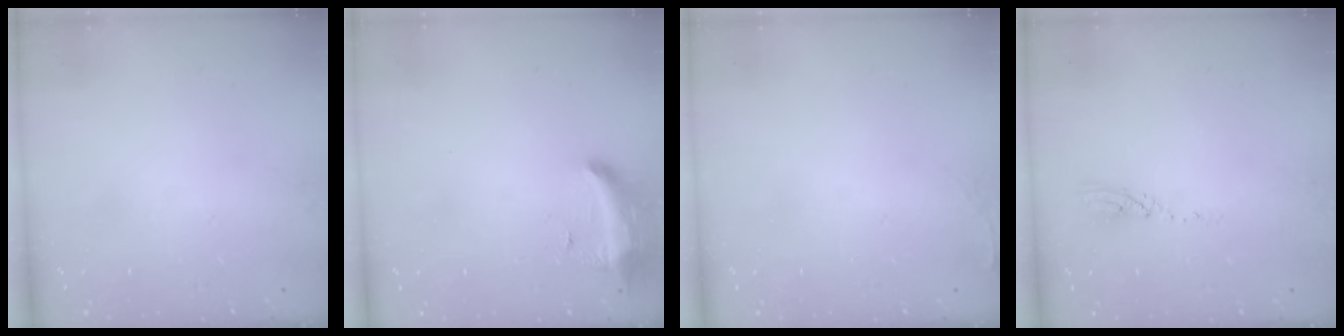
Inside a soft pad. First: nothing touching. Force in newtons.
{"total": 8.5, "press": 8.4, "slide": 1.4}
{"total": 4.0, "press": 3.9, "slide": 0.6}
{"total": 3.5, "press": 3.5, "slide": 0.3}